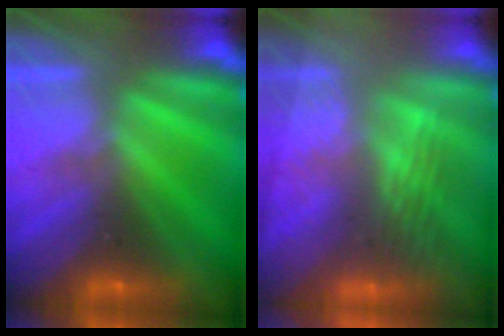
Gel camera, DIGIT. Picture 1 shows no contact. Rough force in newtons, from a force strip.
{"total": 2.9}